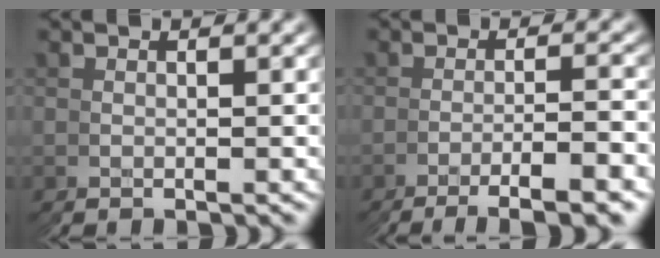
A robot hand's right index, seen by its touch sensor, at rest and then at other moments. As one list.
[{"total": 4.8, "force": [-3.8, -1.8, 2.4], "torque": [-0.033, 0.010, -0.068]}]